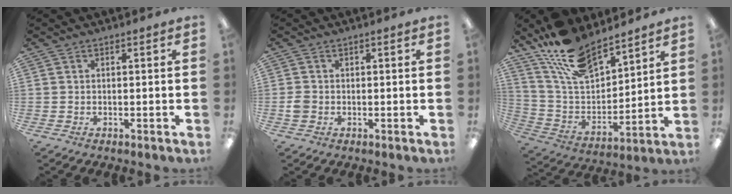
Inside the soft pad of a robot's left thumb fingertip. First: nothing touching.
{"total": 1.9, "force": [-0.4, 1.6, 0.9], "torque": [-0.015, 0.004, -0.007]}
{"total": 16.0, "force": [13.2, 6.0, 6.7], "torque": [-0.156, -0.076, 0.244]}